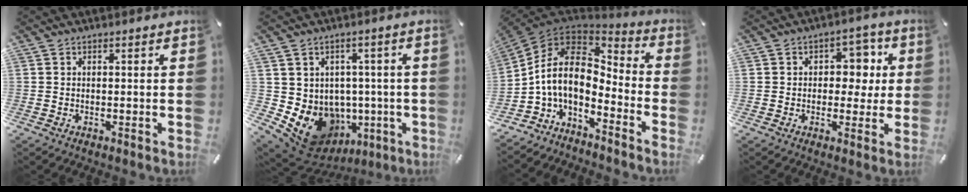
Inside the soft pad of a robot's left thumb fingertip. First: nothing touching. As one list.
[{"total": 10.0, "force": [-3.1, 8.6, 4.0], "torque": [-0.081, -0.015, -0.039]}, {"total": 12.7, "force": [-1.4, 8.0, 9.7], "torque": [-0.222, -0.003, -0.032]}, {"total": 7.2, "force": [0.8, 5.8, 4.2], "torque": [-0.046, 0.003, 0.006]}]